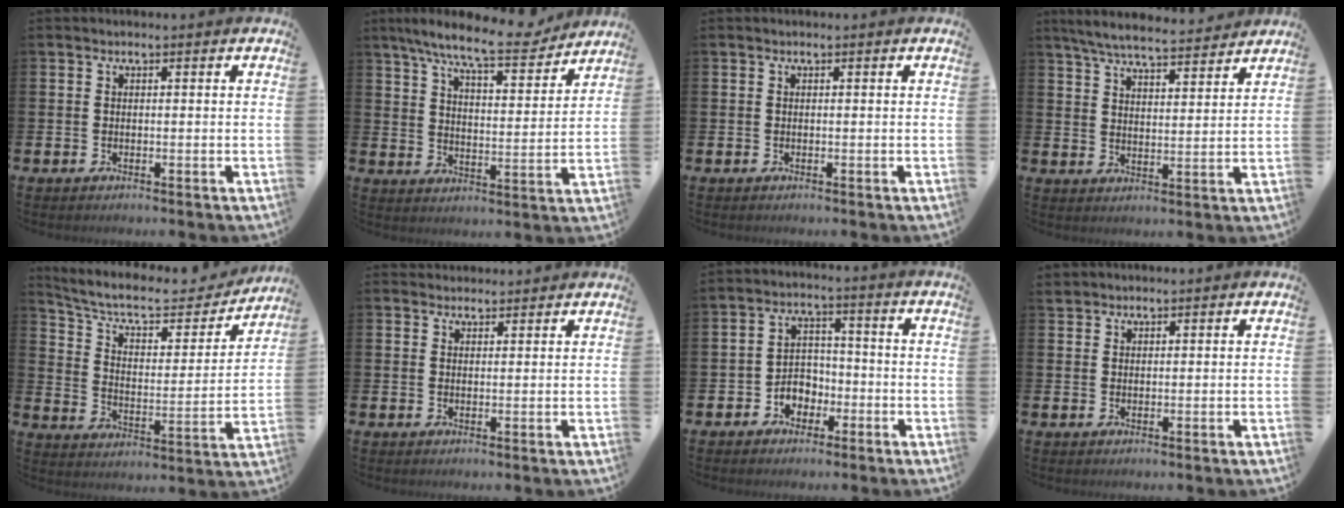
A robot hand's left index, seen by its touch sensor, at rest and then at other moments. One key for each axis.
{"total": 9.7, "fx": 8.6, "fy": 1.2, "fz": 4.4, "tx": -0.098, "ty": -0.050, "tz": 0.147}
{"total": 0.0}
{"total": 6.4, "fx": 6.1, "fy": 0.7, "fz": 1.8, "tx": -0.052, "ty": -0.035, "tz": 0.107}
{"total": 9.1, "fx": 7.6, "fy": 3.2, "fz": 3.8, "tx": -0.100, "ty": -0.051, "tz": 0.125}
{"total": 2.1, "fx": 2.0, "fy": 0.6, "fz": -0.2, "tx": 0.008, "ty": -0.009, "tz": 0.036}
{"total": 3.6, "fx": -1.9, "fy": 2.9, "fz": 1.1, "tx": -0.032, "ty": 0.004, "tz": -0.044}
{"total": 1.5, "fx": 1.4, "fy": 0.5, "fz": -0.2, "tx": 0.010, "ty": 0.000, "tz": 0.025}